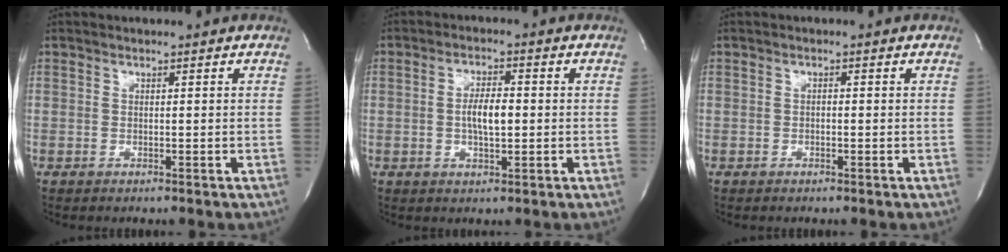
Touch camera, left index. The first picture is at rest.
{"total": 4.8, "force": [-0.3, 1.5, 4.5], "torque": [-0.086, 0.002, -0.004]}
{"total": 0.6, "force": [-0.3, 0.3, 0.4], "torque": [-0.005, 0.003, -0.005]}